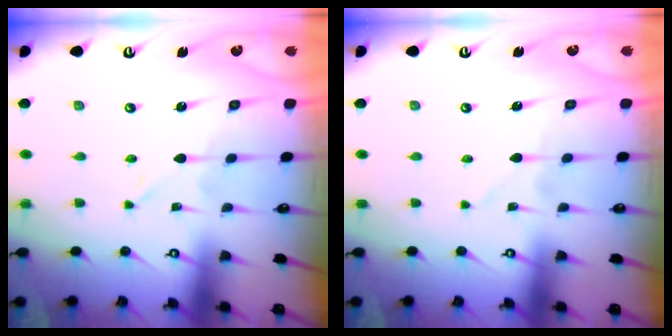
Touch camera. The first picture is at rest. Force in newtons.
{"total": 0.8, "press": 0.8, "slide": 0.1}